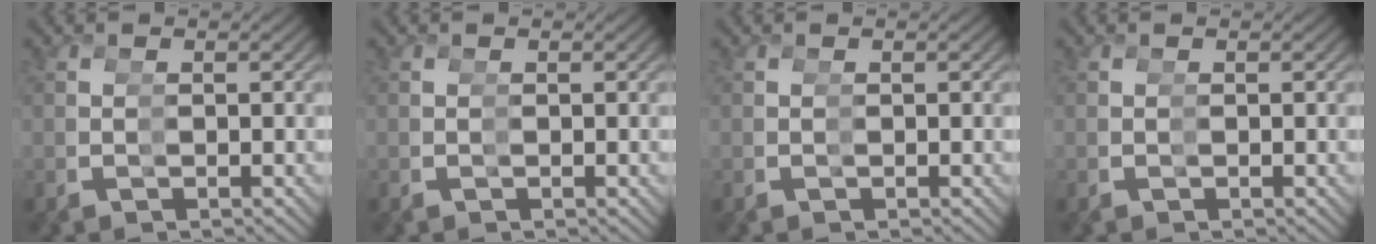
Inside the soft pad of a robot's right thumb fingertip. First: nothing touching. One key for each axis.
{"total": 0.0}
{"total": 0.0}
{"total": 0.0}